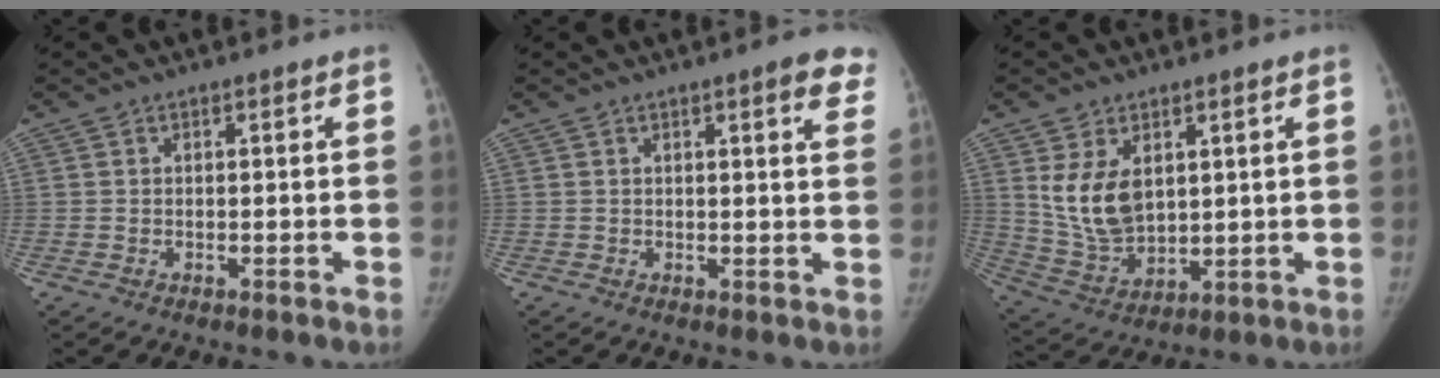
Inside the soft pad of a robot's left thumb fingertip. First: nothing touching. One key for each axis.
{"total": 5.8, "fx": 3.6, "fy": 1.3, "fz": 4.4, "tx": -0.032, "ty": -0.009, "tz": 0.034}
{"total": 10.9, "fx": 3.3, "fy": 7.0, "fz": 7.8, "tx": -0.125, "ty": -0.021, "tz": 0.084}